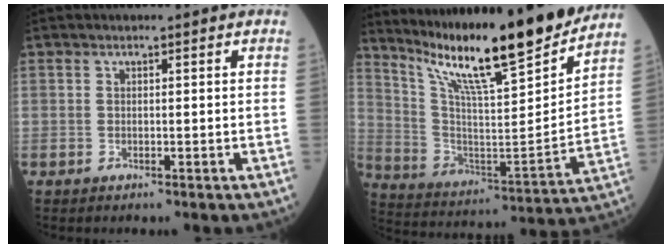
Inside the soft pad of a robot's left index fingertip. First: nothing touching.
{"total": 21.7, "force": [18.1, 0.6, 12.0], "torque": [-0.202, -0.036, 0.293]}